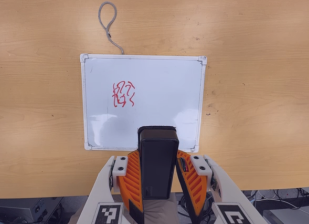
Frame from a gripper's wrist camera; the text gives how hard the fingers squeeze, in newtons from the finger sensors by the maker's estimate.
{"total": 5.0, "left": 4.3, "right": 5.7}